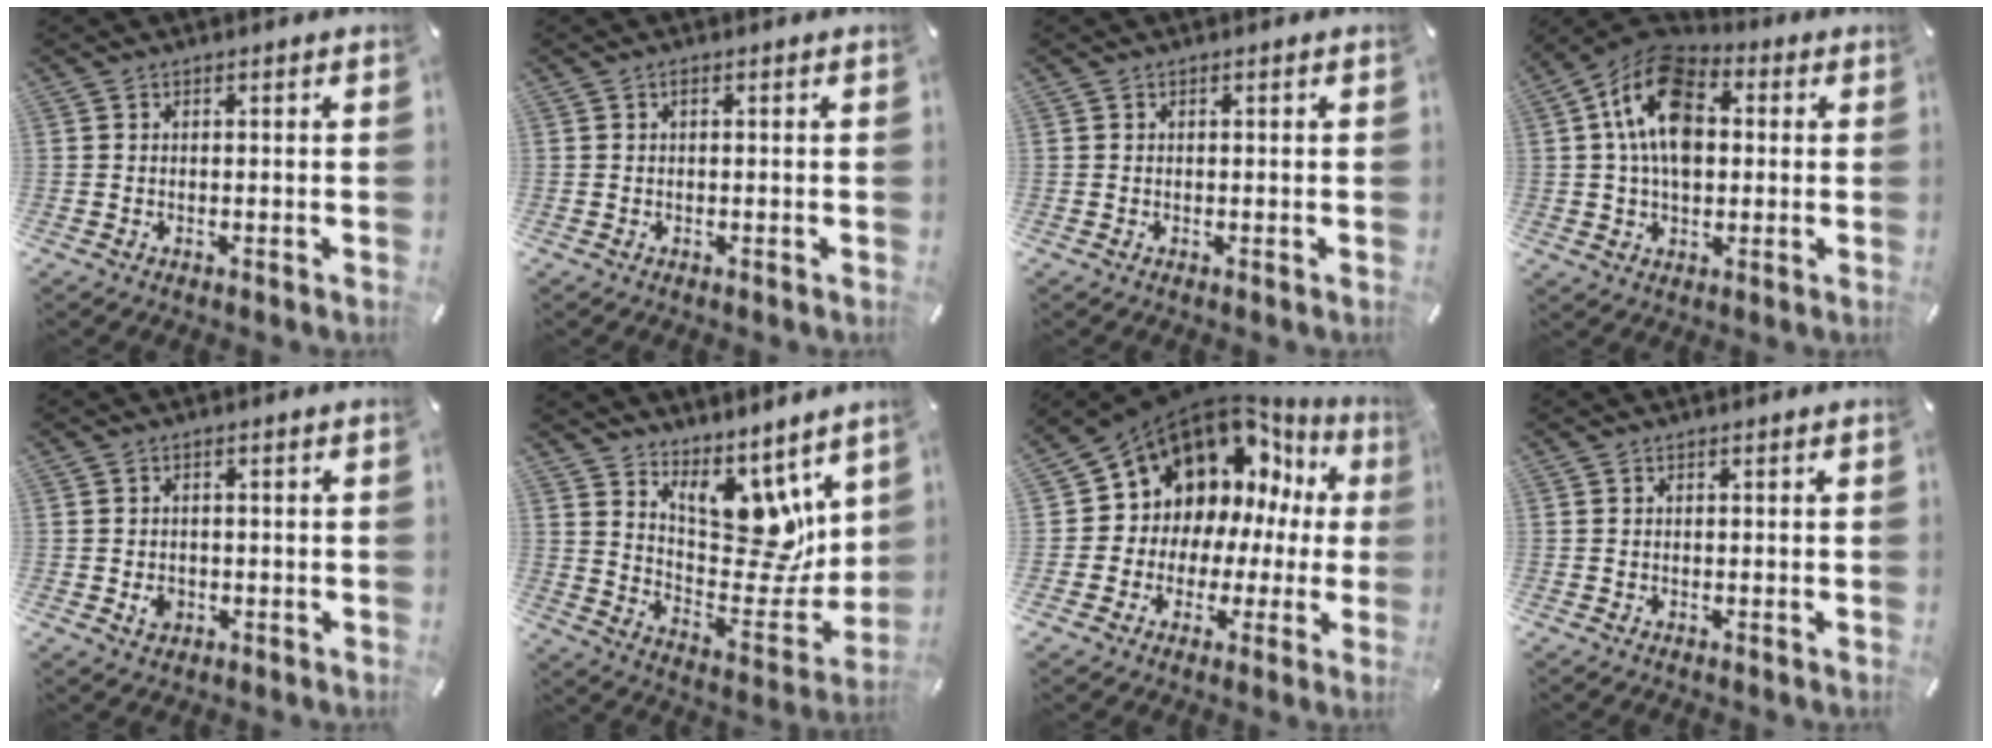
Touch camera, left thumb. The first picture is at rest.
{"total": 0.6, "force": [0.1, 0.1, 0.6], "torque": [-0.012, 0.001, 0.001]}
{"total": 0.0}
{"total": 15.2, "force": [2.8, 10.4, 10.8], "torque": [-0.215, 0.002, 0.047]}
{"total": 2.8, "force": [-0.5, 2.3, 1.5], "torque": [-0.019, 0.000, -0.011]}
{"total": 14.8, "force": [9.1, 9.0, 7.5], "torque": [-0.090, -0.089, 0.170]}
{"total": 12.6, "force": [6.9, 9.8, 3.7], "torque": [-0.070, -0.075, 0.135]}
{"total": 0.0}